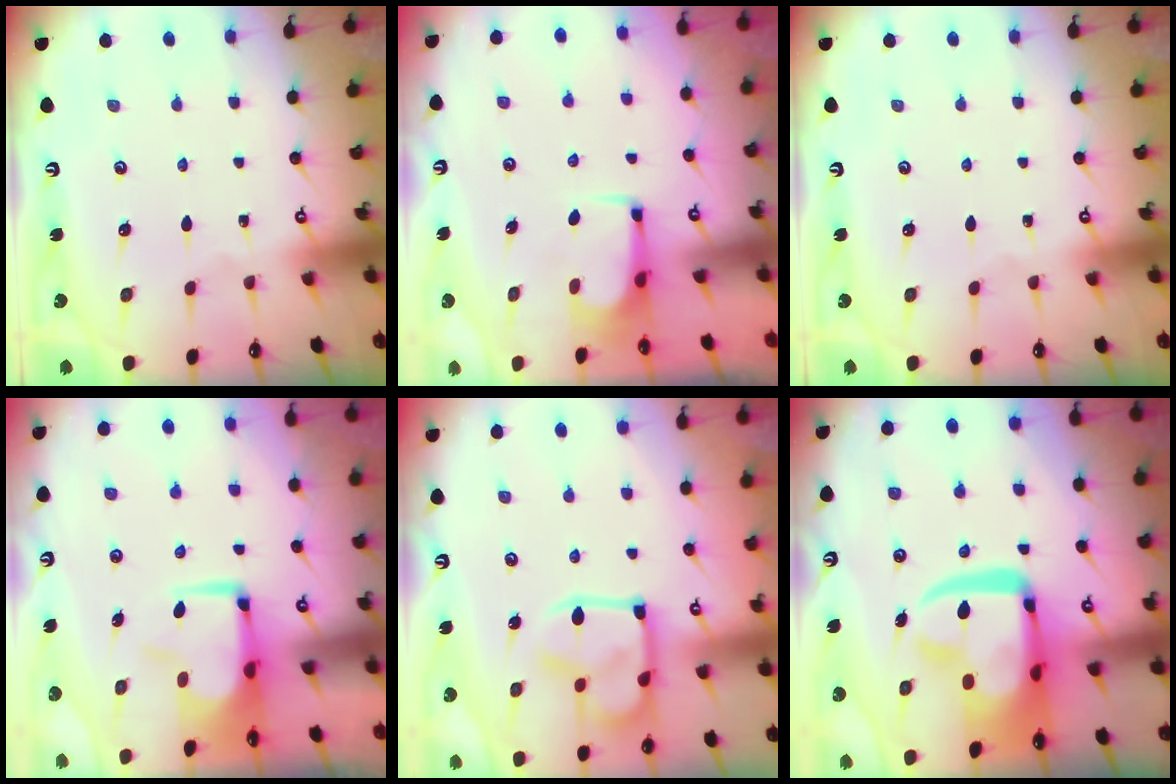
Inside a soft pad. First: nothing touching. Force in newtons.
{"total": 3.5, "press": 3.5, "slide": 0.2}
{"total": 0.0}
{"total": 1.0, "press": 0.2, "slide": 1.0}
{"total": 16.9, "press": 16.8, "slide": 1.2}
{"total": 18.7, "press": 18.4, "slide": 2.8}